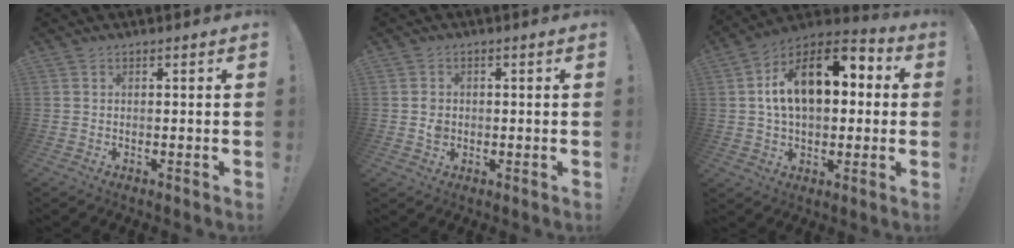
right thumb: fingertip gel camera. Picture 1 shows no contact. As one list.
[{"total": 3.0, "force": [-0.5, 2.6, 1.4], "torque": [-0.013, 0.003, -0.011]}, {"total": 17.6, "force": [4.0, 10.5, 13.5], "torque": [-0.215, -0.001, 0.067]}]